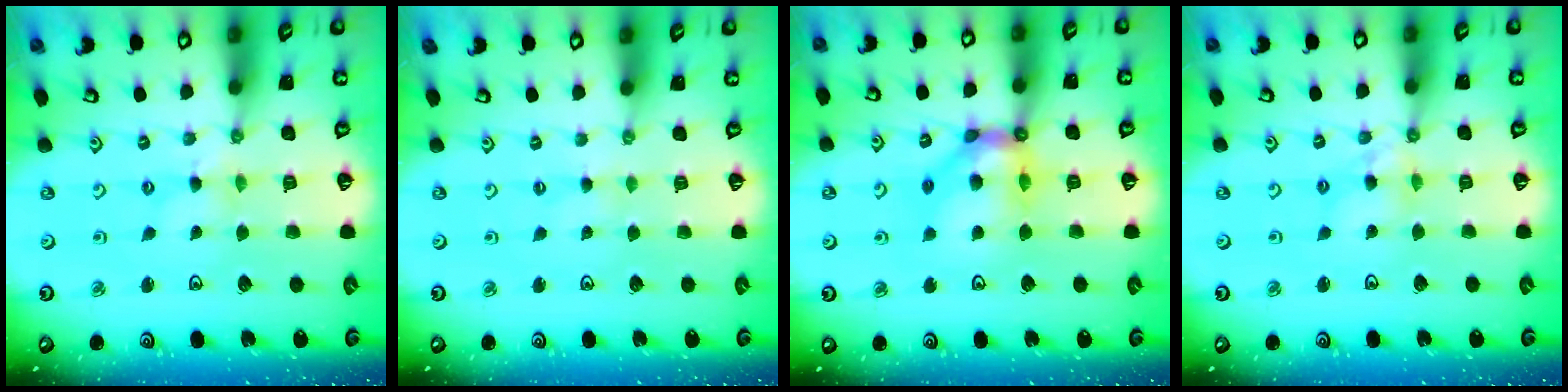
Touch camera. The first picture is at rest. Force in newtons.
{"total": 0.0}
{"total": 12.8, "press": 12.7, "slide": 1.5}
{"total": 5.9, "press": 5.9, "slide": 0.7}